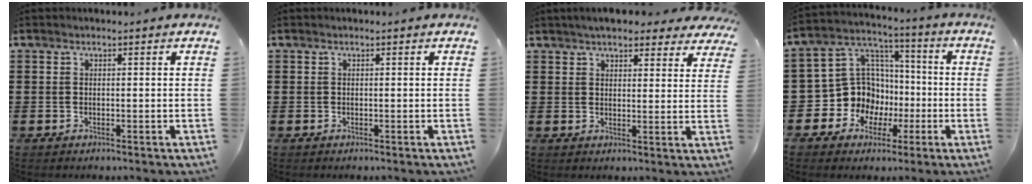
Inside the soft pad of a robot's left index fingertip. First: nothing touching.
{"total": 0.0}
{"total": 5.0, "force": [4.6, 0.9, 1.9], "torque": [-0.050, -0.005, 0.084]}
{"total": 10.9, "force": [-2.3, 10.3, 2.8], "torque": [-0.112, -0.001, -0.035]}